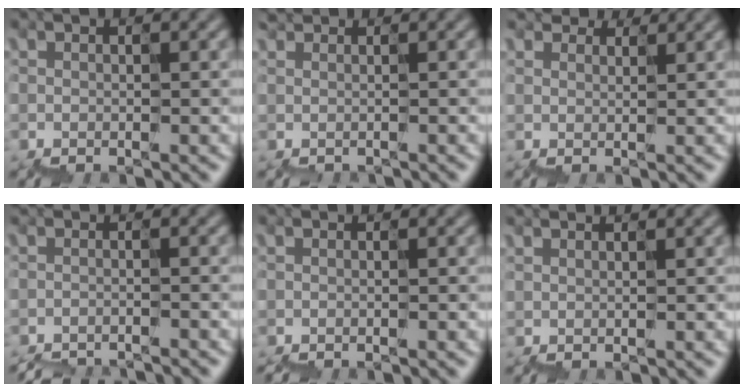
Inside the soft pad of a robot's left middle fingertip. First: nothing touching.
{"total": 0.5, "force": [0.2, 0.1, -0.5], "torque": [0.011, 0.000, 0.005]}
{"total": 5.1, "force": [4.5, 2.0, 1.3], "torque": [-0.036, 0.034, 0.055]}
{"total": 3.2, "force": [-3.2, -0.2, -0.4], "torque": [0.003, -0.012, -0.041]}
{"total": 0.5, "force": [-0.1, 0.4, 0.4], "torque": [0.007, 0.003, -0.005]}
{"total": 2.2, "force": [1.8, 0.9, 0.9], "torque": [-0.017, 0.027, 0.015]}